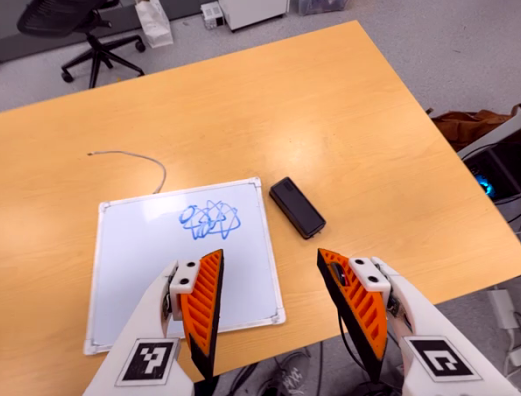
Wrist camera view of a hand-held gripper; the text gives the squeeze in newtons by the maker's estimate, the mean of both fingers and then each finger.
{"total": 0.0}